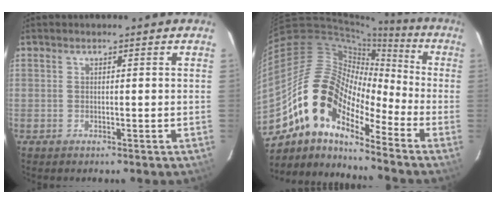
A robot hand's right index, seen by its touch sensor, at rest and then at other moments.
{"total": 15.2, "force": [-10.0, 6.6, 9.4], "torque": [-0.153, 0.004, -0.203]}